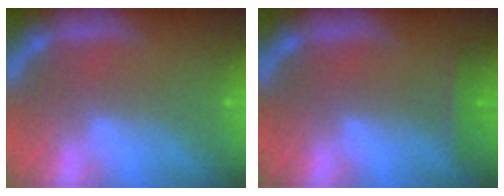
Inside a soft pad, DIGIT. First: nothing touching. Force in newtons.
{"total": 1.4}